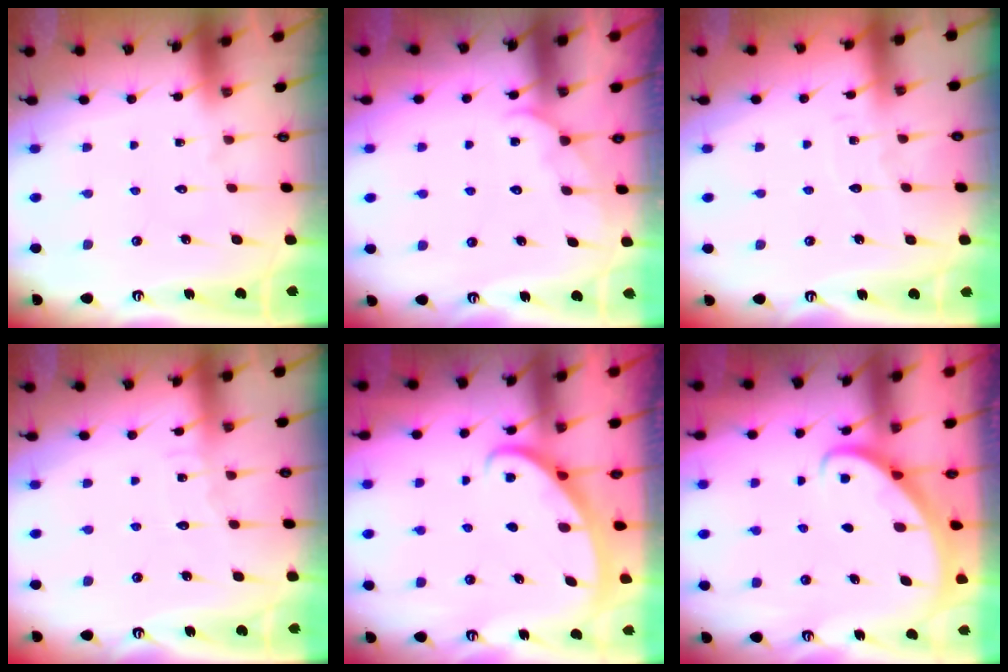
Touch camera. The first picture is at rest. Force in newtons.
{"total": 5.1, "press": 5.0, "slide": 0.4}
{"total": 2.2, "press": 2.2, "slide": 0.2}
{"total": 5.5, "press": 5.5, "slide": 0.4}
{"total": 3.0, "press": 3.0, "slide": 0.1}
{"total": 2.7, "press": 2.7, "slide": 0.2}